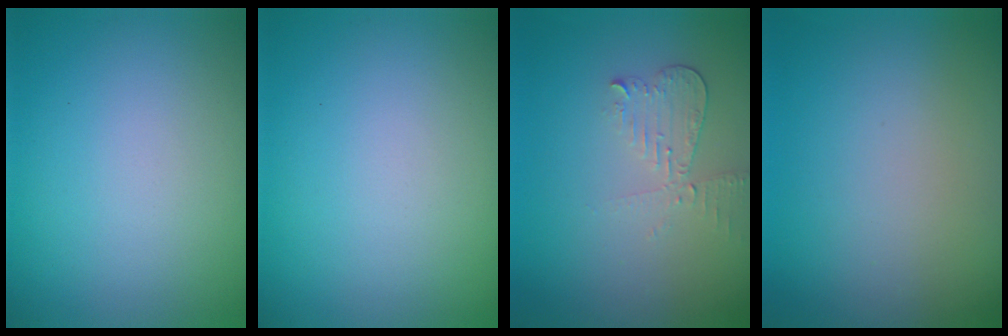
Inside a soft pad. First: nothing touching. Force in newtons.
{"total": 0.0}
{"total": 2.2, "press": 2.2, "slide": 0.2}
{"total": 0.0}